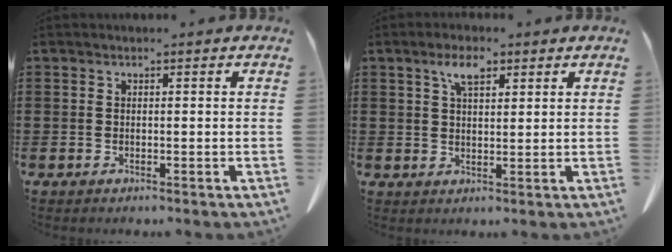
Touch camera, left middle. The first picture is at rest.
{"total": 4.3, "force": [2.5, 1.7, 3.0], "torque": [-0.060, 0.003, 0.042]}